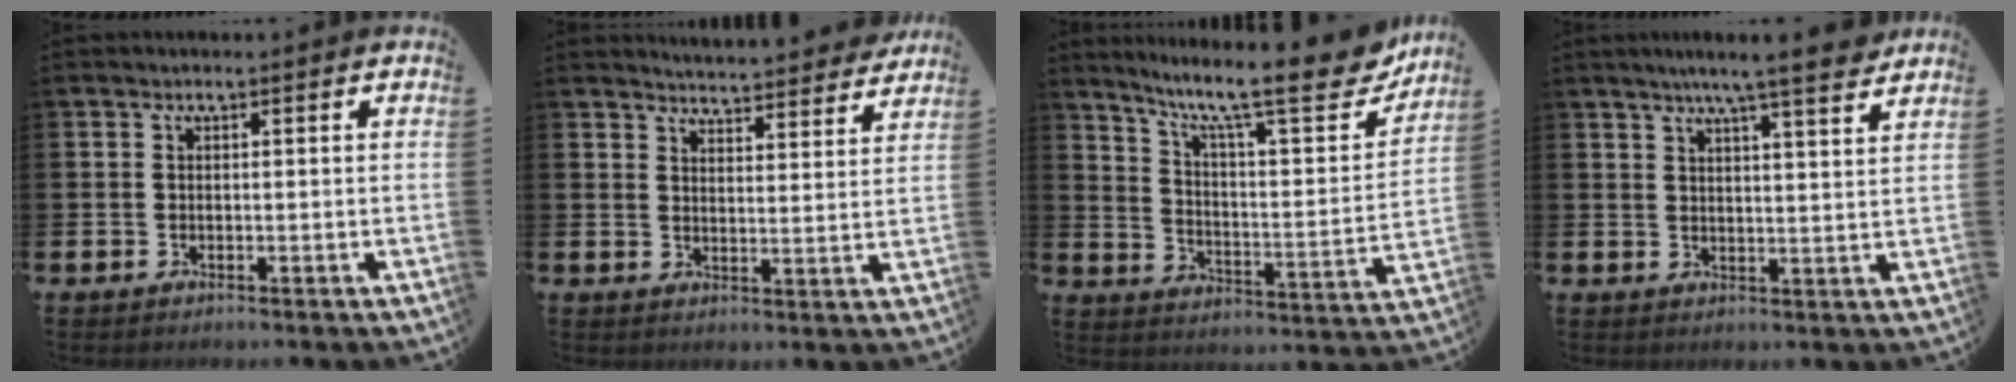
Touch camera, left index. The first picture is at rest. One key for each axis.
{"total": 5.1, "fx": 5.1, "fy": 0.2, "fz": -0.1, "tx": -0.003, "ty": -0.044, "tz": 0.088}
{"total": 13.2, "fx": 10.1, "fy": 3.2, "fz": 7.9, "tx": -0.147, "ty": -0.069, "tz": 0.159}
{"total": 6.7, "fx": 6.0, "fy": -0.3, "fz": 2.9, "tx": -0.062, "ty": -0.028, "tz": 0.103}